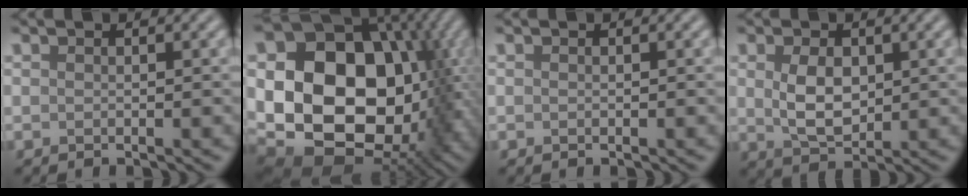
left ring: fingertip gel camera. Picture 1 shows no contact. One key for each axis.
{"total": 20.7, "fx": -0.3, "fy": 15.7, "fz": 13.5, "tx": -0.214, "ty": -0.019, "tz": 0.017}
{"total": 0.0}
{"total": 4.1, "fx": 0.6, "fy": 2.5, "fz": 3.2, "tx": -0.069, "ty": -0.003, "tz": 0.015}